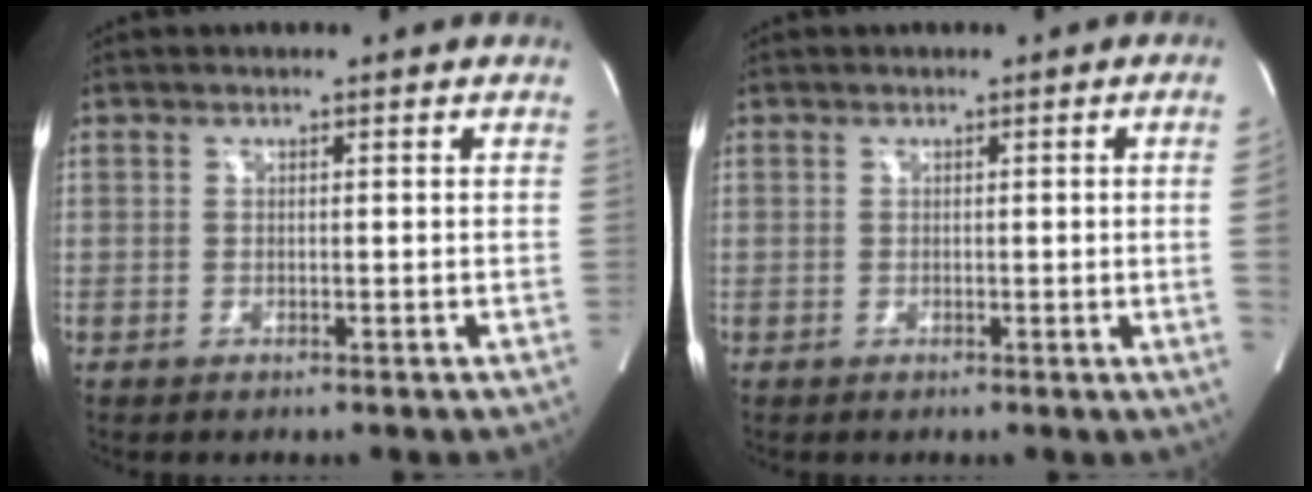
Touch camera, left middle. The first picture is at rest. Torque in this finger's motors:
{"motor_torque": [0.35, -0.36, -0.06, -0.07]}